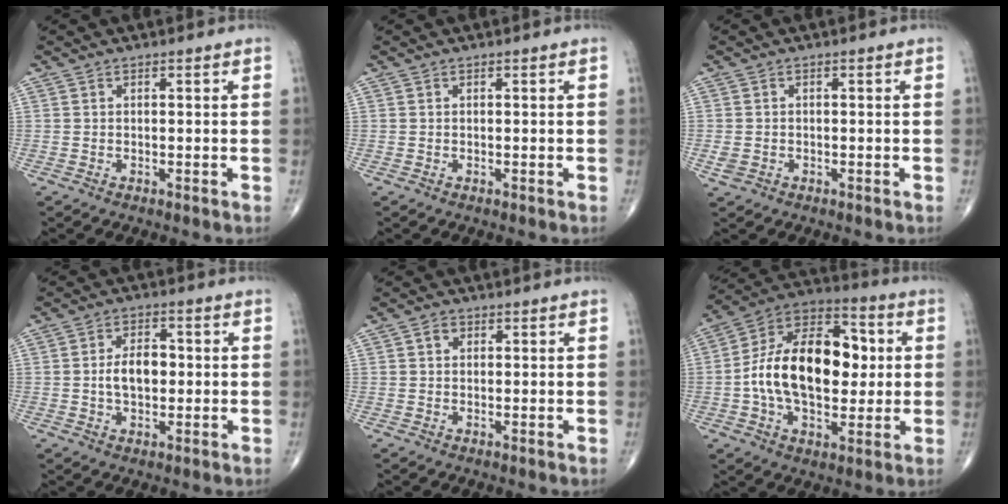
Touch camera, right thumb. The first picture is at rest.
{"total": 0.0}
{"total": 2.1, "force": [-0.6, 1.6, 1.1], "torque": [-0.027, 0.002, -0.008]}
{"total": 6.5, "force": [-0.1, 4.0, 5.1], "torque": [-0.080, 0.012, -0.004]}
{"total": 1.9, "force": [0.6, 1.6, 0.9], "torque": [-0.012, 0.004, 0.008]}
{"total": 22.3, "force": [0.7, 13.3, 17.9], "torque": [-0.276, 0.025, 0.009]}